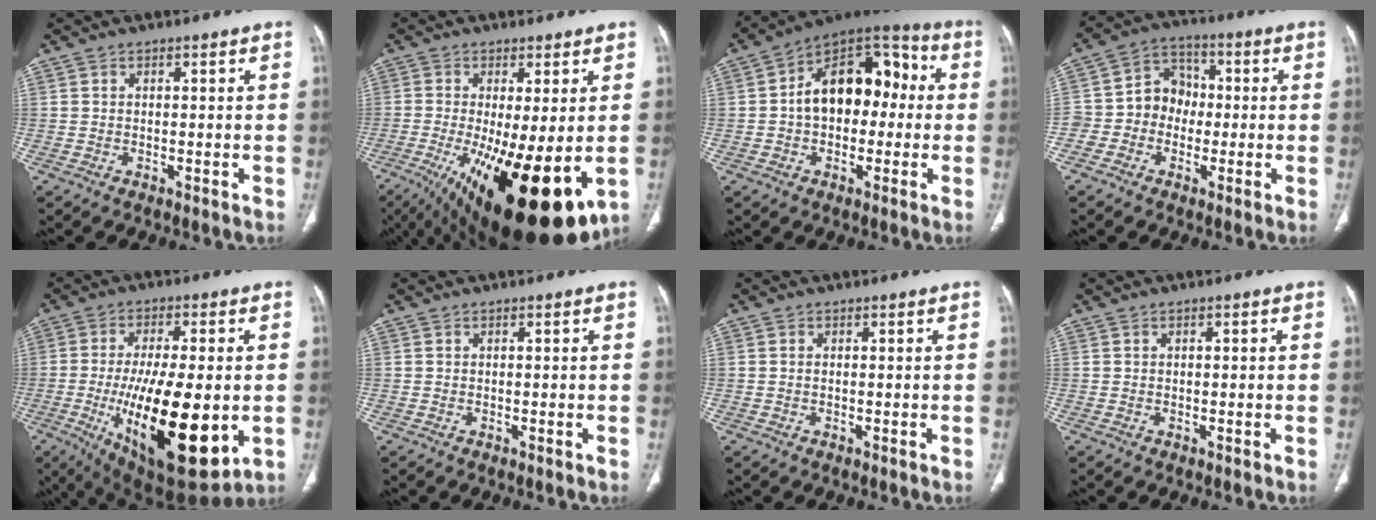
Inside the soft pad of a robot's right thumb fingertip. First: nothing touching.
{"total": 22.0, "force": [-6.0, 7.5, 19.7], "torque": [-0.301, -0.038, -0.071]}
{"total": 16.8, "force": [0.7, 10.9, 12.7], "torque": [-0.156, 0.053, 0.000]}
{"total": 9.2, "force": [-1.5, 8.3, 3.9], "torque": [-0.030, 0.037, -0.038]}
{"total": 23.6, "force": [-4.4, 8.6, 21.5], "torque": [-0.360, -0.030, -0.049]}
{"total": 0.0}
{"total": 0.0}
{"total": 0.6, "force": [0.1, 0.2, 0.5], "torque": [-0.010, 0.003, 0.003]}